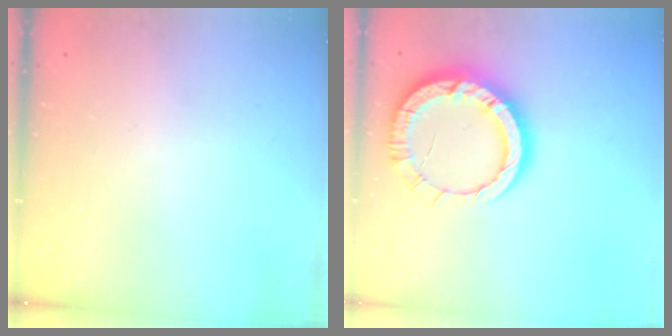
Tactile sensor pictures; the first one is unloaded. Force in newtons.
{"total": 13.6, "press": 13.5, "slide": 1.4}